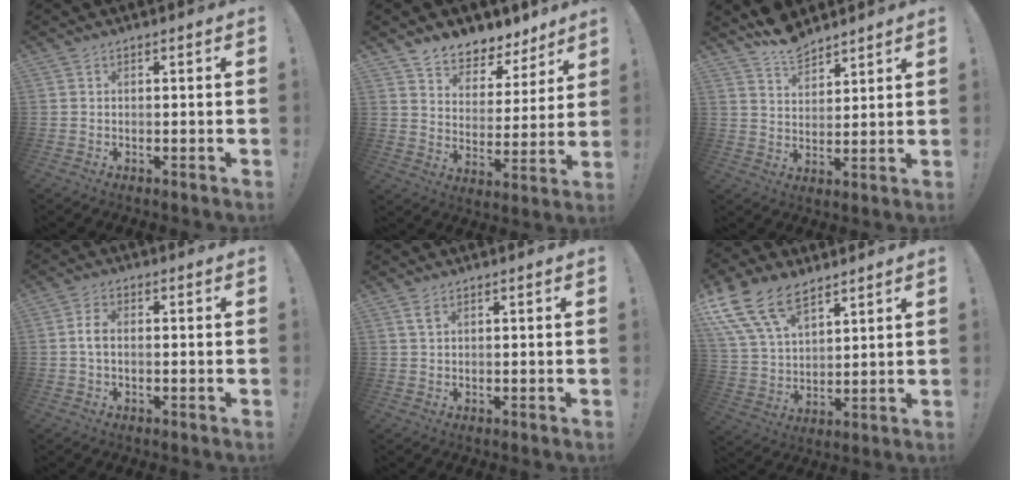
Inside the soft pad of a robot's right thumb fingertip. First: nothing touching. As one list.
[{"total": 7.1, "force": [5.9, 3.7, 1.4], "torque": [-0.026, -0.058, 0.113]}, {"total": 8.4, "force": [7.3, 3.4, 2.5], "torque": [-0.045, -0.049, 0.138]}, {"total": 3.7, "force": [-0.2, 1.9, 3.1], "torque": [-0.065, 0.009, -0.004]}, {"total": 2.4, "force": [1.3, 1.0, 1.8], "torque": [-0.031, -0.002, 0.023]}, {"total": 16.3, "force": [10.7, 9.0, 8.5], "torque": [-0.183, -0.055, 0.204]}]